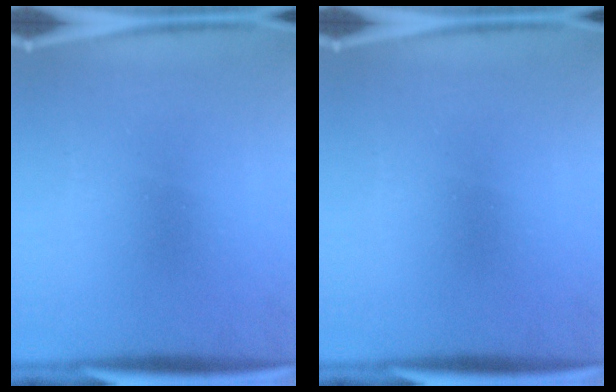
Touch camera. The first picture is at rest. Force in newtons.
{"total": 0.0}